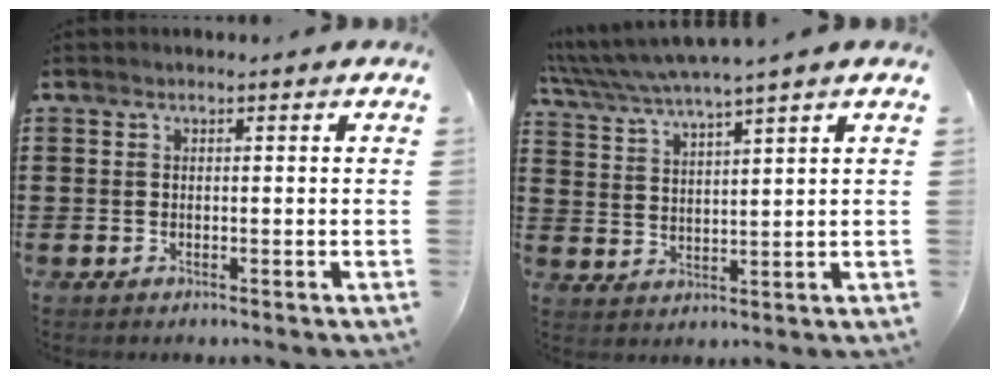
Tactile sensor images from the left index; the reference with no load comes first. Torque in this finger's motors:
{"motor_torque": [1.94, -0.19, 0.46, 0.21]}